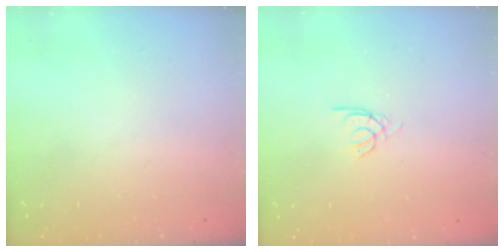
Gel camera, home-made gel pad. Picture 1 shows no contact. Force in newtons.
{"total": 2.2, "press": 2.2, "slide": 0.2}